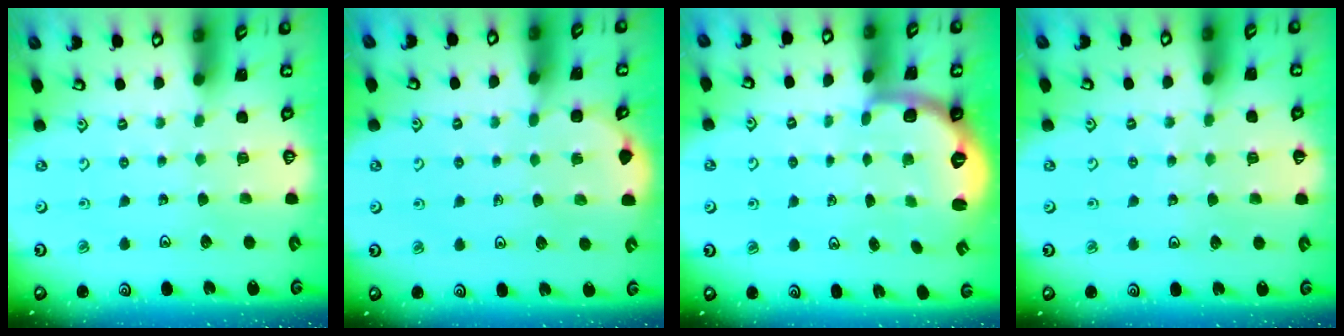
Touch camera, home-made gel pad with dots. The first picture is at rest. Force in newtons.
{"total": 2.6, "press": 2.6, "slide": 0.3}
{"total": 2.3, "press": 1.7, "slide": 1.6}
{"total": 3.0, "press": 3.0, "slide": 0.2}